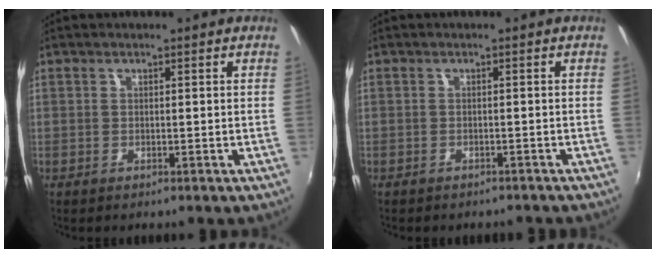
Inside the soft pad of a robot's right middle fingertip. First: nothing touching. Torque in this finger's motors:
{"motor_torque": [0.95, -1.19, 0.19, 0.06]}